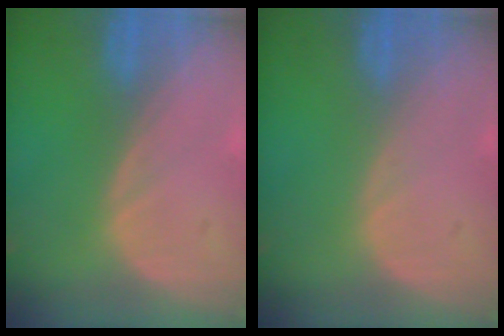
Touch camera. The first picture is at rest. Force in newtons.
{"total": 0.0}